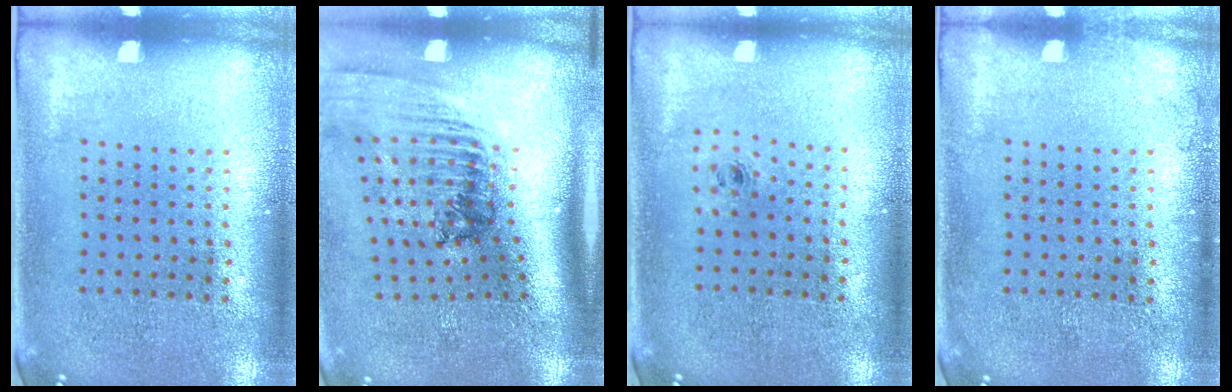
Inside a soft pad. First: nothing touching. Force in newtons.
{"total": 2.2, "press": 1.6, "slide": 1.6}
{"total": 0.5, "press": 0.3, "slide": 0.4}
{"total": 0.6, "press": 0.5, "slide": 0.1}